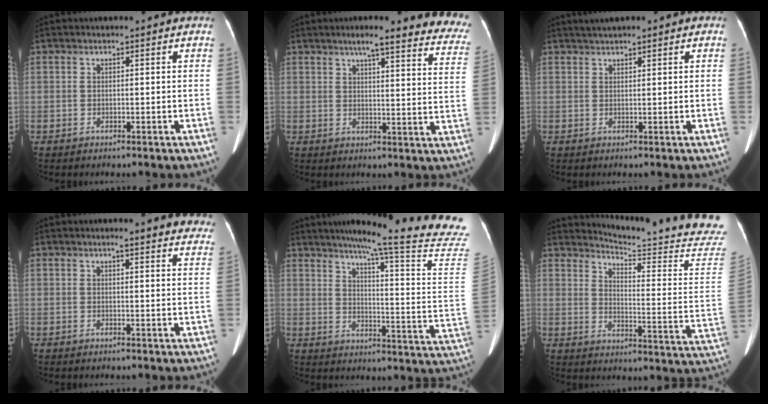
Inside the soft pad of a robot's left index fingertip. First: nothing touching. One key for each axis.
{"total": 19.7, "fx": 17.2, "fy": 2.8, "fz": 9.3, "tx": -0.093, "ty": -0.029, "tz": 0.184}
{"total": 2.6, "fx": 2.0, "fy": 0.7, "fz": 1.6, "tx": -0.032, "ty": 0.018, "tz": 0.036}
{"total": 10.7, "fx": 9.6, "fy": 1.8, "fz": 4.4, "tx": -0.026, "ty": -0.002, "tz": 0.088}
{"total": 26.4, "fx": 22.8, "fy": -2.3, "fz": 13.1, "tx": -0.187, "ty": -0.116, "tz": 0.278}
{"total": 23.1, "fx": 22.2, "fy": -0.7, "fz": 6.3, "tx": -0.097, "ty": -0.163, "tz": 0.256}